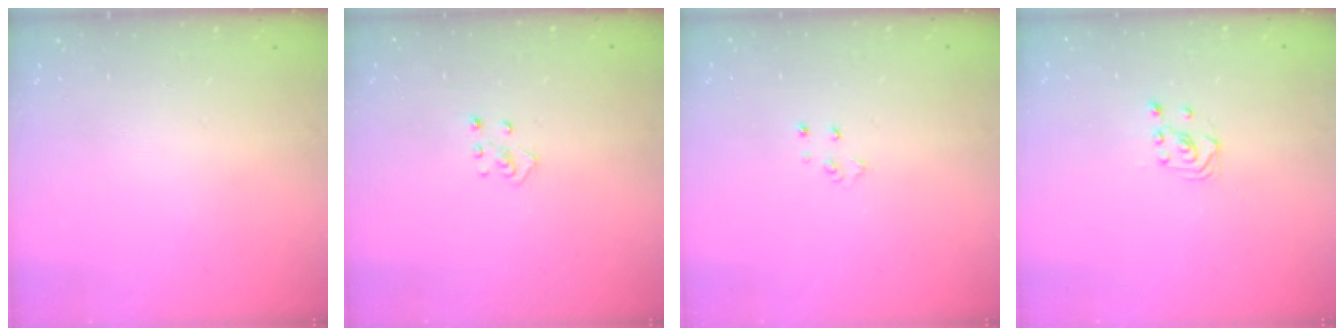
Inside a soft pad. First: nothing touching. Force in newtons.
{"total": 2.6, "press": 2.6, "slide": 0.3}
{"total": 3.3, "press": 3.3, "slide": 0.4}
{"total": 2.7, "press": 2.4, "slide": 1.2}